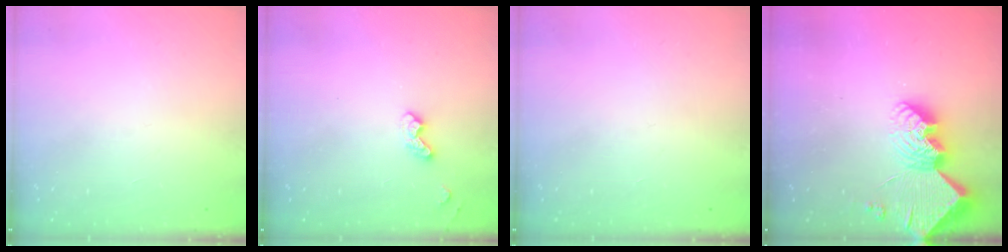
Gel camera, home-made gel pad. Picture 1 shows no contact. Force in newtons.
{"total": 5.9, "press": 5.8, "slide": 0.9}
{"total": 0.0}
{"total": 13.7, "press": 13.6, "slide": 1.1}